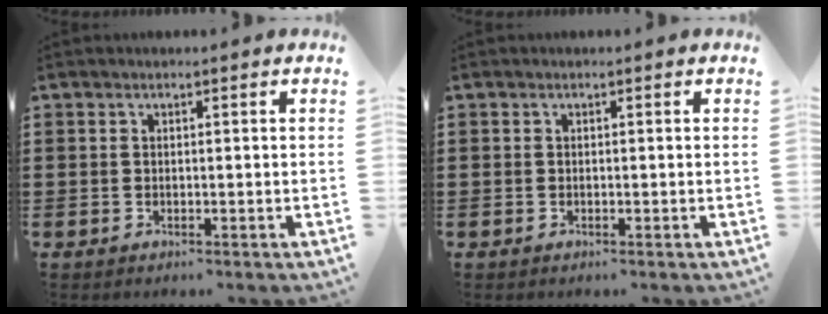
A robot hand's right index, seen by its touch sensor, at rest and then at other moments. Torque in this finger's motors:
{"motor_torque": [-0.31, 0.61, -0.02, 0.00]}